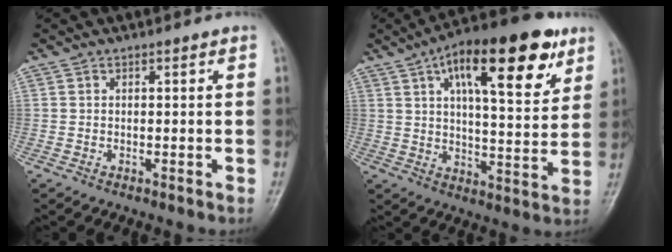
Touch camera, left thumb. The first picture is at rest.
{"total": 20.5, "force": [10.0, 7.7, 16.2], "torque": [-0.215, -0.020, 0.150]}